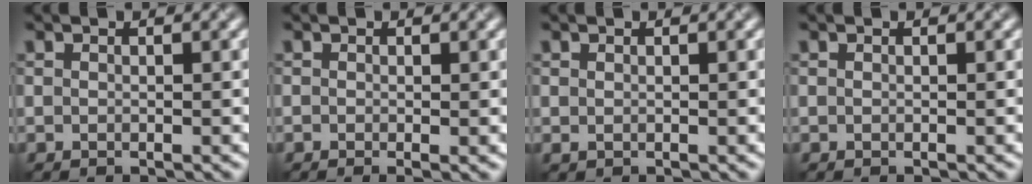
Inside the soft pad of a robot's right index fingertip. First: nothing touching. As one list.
[{"total": 1.2, "force": [-0.3, 0.3, 1.2], "torque": [-0.020, -0.006, -0.004]}, {"total": 0.0}, {"total": 0.0}]